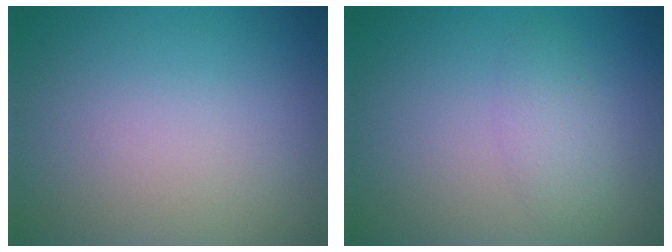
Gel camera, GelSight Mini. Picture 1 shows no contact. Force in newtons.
{"total": 2.0, "press": 2.0, "slide": 0.1}